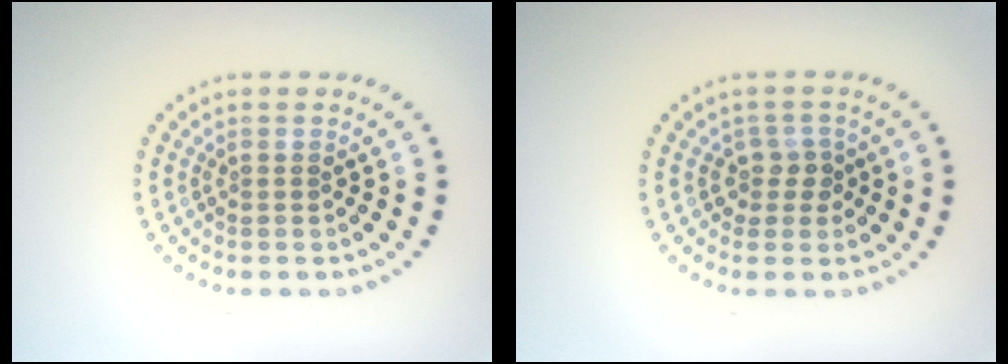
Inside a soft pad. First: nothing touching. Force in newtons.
{"total": 1.9, "press": 1.5, "slide": 1.1}